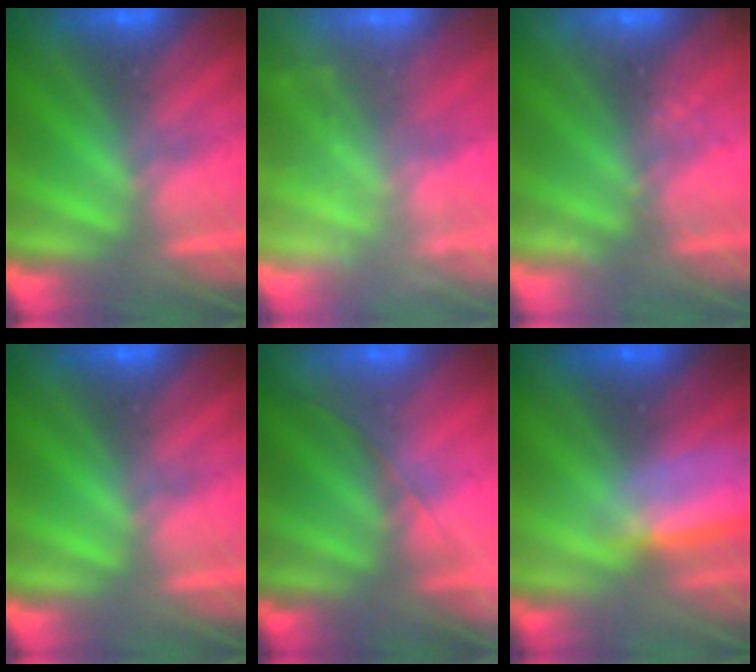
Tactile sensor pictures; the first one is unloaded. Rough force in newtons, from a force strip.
{"total": 2.3}
{"total": 2.3}
{"total": 0.0}
{"total": 1.5}
{"total": 3.6}